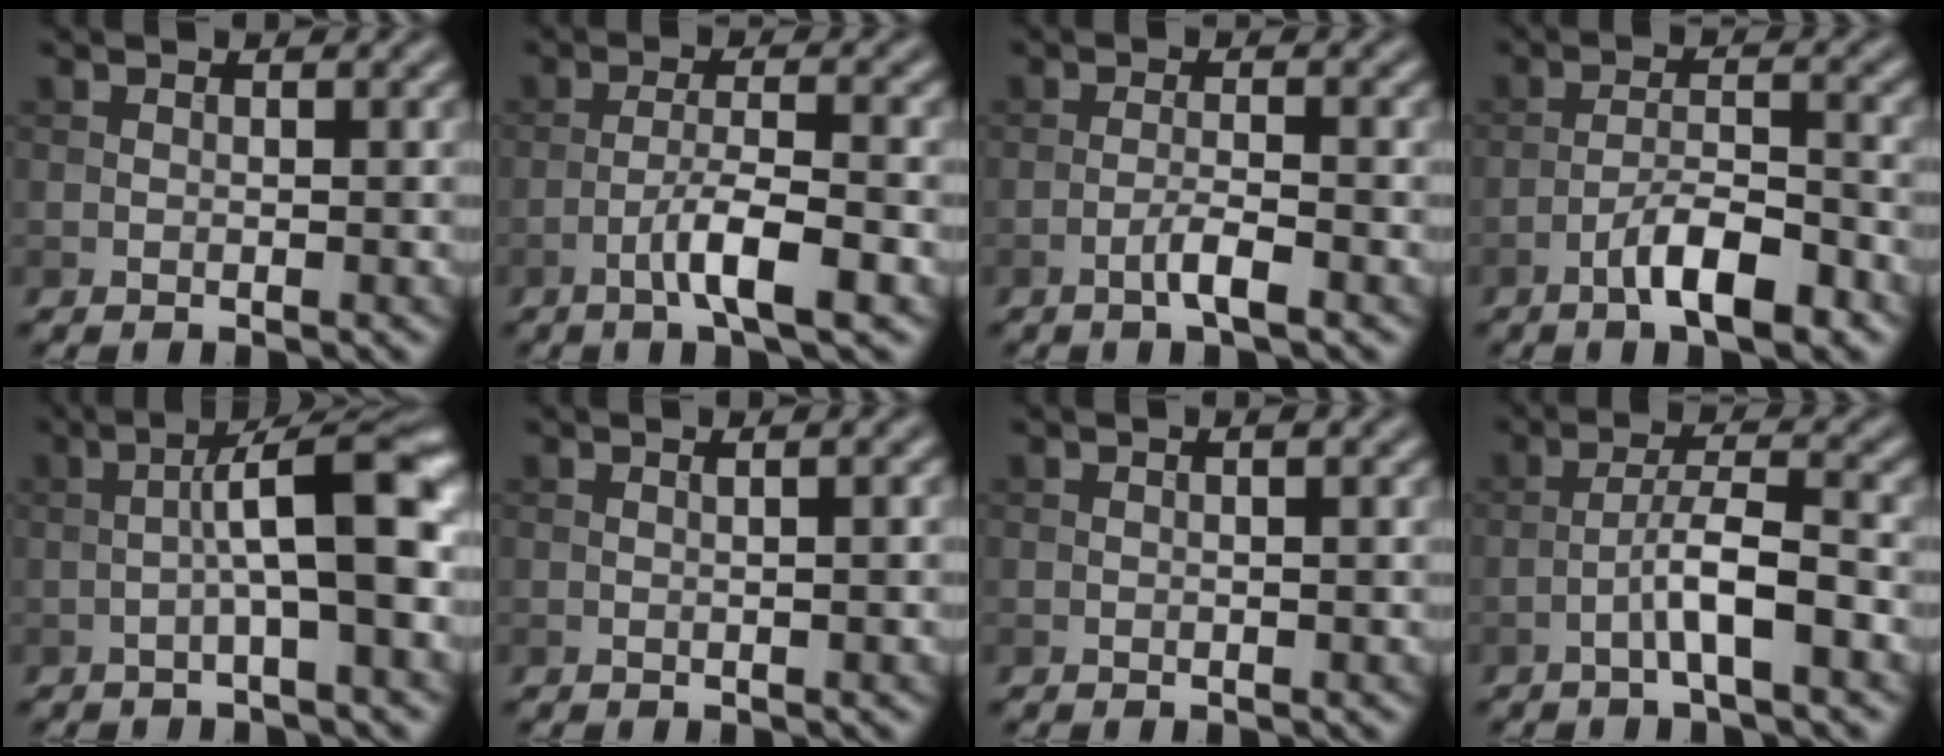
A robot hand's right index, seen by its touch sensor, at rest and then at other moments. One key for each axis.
{"total": 4.9, "fx": -2.3, "fy": 0.8, "fz": 4.3, "tx": -0.076, "ty": 0.008, "tz": -0.045}
{"total": 2.3, "fx": -1.2, "fy": 0.3, "fz": 2.0, "tx": -0.036, "ty": 0.007, "tz": -0.028}
{"total": 5.4, "fx": -3.2, "fy": 1.3, "fz": 4.1, "tx": -0.071, "ty": 0.009, "tz": -0.058}
{"total": 6.7, "fx": -0.5, "fy": 1.0, "fz": 6.6, "tx": -0.100, "ty": 0.021, "tz": -0.013}
{"total": 1.8, "fx": 0.4, "fy": 0.6, "fz": 1.6, "tx": -0.018, "ty": 0.003, "tz": -0.003}
{"total": 0.6, "fx": 0.1, "fy": 0.0, "fz": 0.5, "tx": -0.010, "ty": 0.003, "tz": 0.003}
{"total": 4.1, "fx": -1.9, "fy": 0.5, "fz": 3.6, "tx": -0.066, "ty": 0.016, "tz": -0.041}